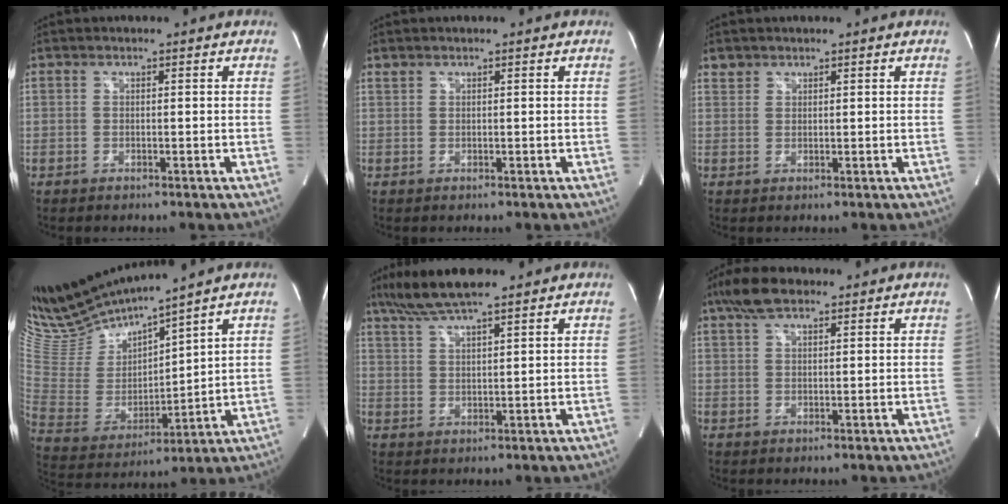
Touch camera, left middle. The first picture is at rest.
{"total": 0.6, "force": [0.5, 0.2, 0.0], "torque": [-0.002, 0.006, 0.011]}
{"total": 1.4, "force": [1.1, 0.9, -0.2], "torque": [0.012, 0.005, 0.016]}
{"total": 14.2, "force": [13.5, -0.2, 4.3], "torque": [-0.099, -0.018, 0.280]}
{"total": 9.0, "force": [7.1, 1.0, 5.5], "torque": [-0.105, 0.023, 0.126]}
{"total": 5.7, "force": [4.0, 2.1, 3.4], "torque": [-0.074, 0.019, 0.075]}